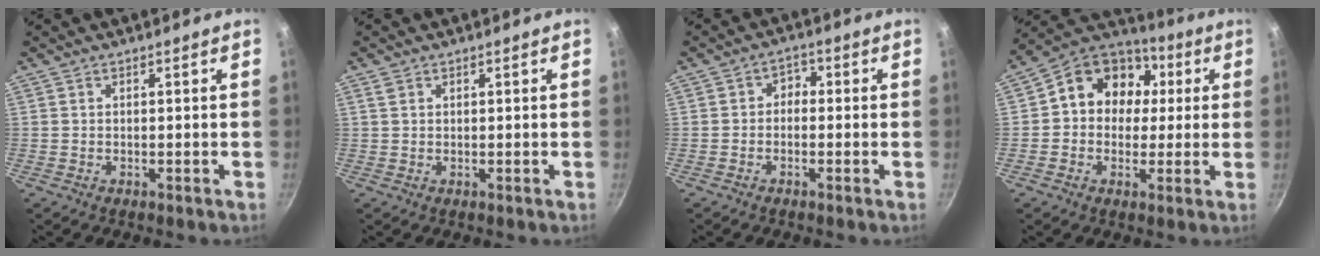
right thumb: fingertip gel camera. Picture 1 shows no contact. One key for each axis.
{"total": 1.2, "fx": 0.6, "fy": 0.9, "fz": 0.6, "tx": -0.011, "ty": 0.002, "tz": 0.012}
{"total": 2.6, "fx": -0.6, "fy": 2.2, "fz": 1.4, "tx": -0.005, "ty": 0.015, "tz": -0.020}
{"total": 14.3, "fx": 2.1, "fy": 12.1, "fz": 7.4, "tx": -0.079, "ty": 0.030, "tz": 0.013}